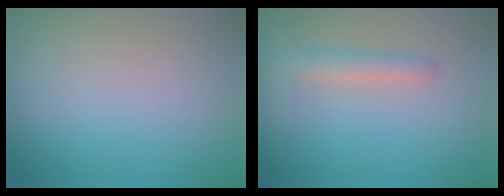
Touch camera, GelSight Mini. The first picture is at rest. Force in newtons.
{"total": 2.4, "press": 2.4, "slide": 0.3}